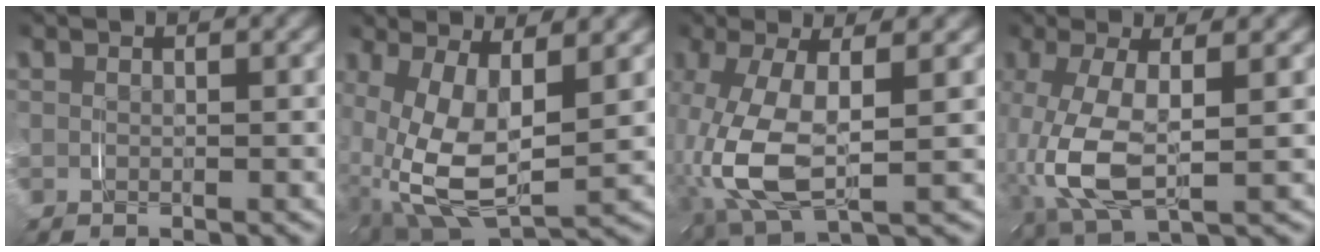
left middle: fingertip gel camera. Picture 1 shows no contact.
{"total": 10.2, "force": [-1.7, 6.9, 7.3], "torque": [-0.186, -0.056, -0.002]}
{"total": 8.8, "force": [-1.0, 4.8, 7.3], "torque": [-0.185, -0.024, -0.002]}
{"total": 7.7, "force": [-0.8, 4.1, 6.4], "torque": [-0.164, -0.016, -0.003]}